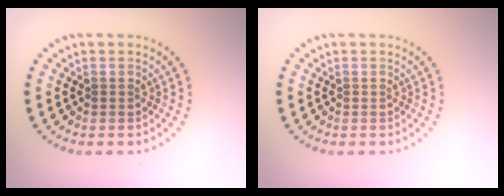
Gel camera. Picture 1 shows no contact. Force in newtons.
{"total": 0.0}